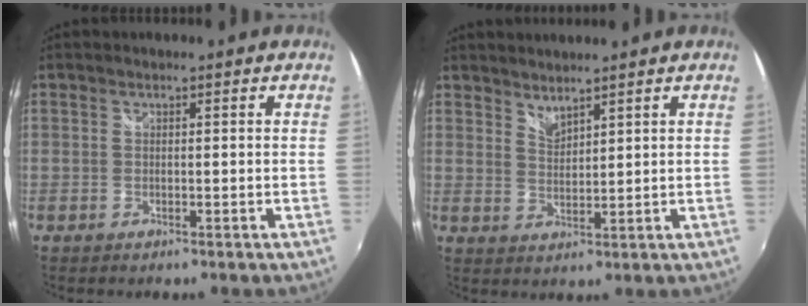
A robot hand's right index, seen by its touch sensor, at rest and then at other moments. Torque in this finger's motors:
{"motor_torque": [-0.11, 0.11, -0.01, 0.00]}